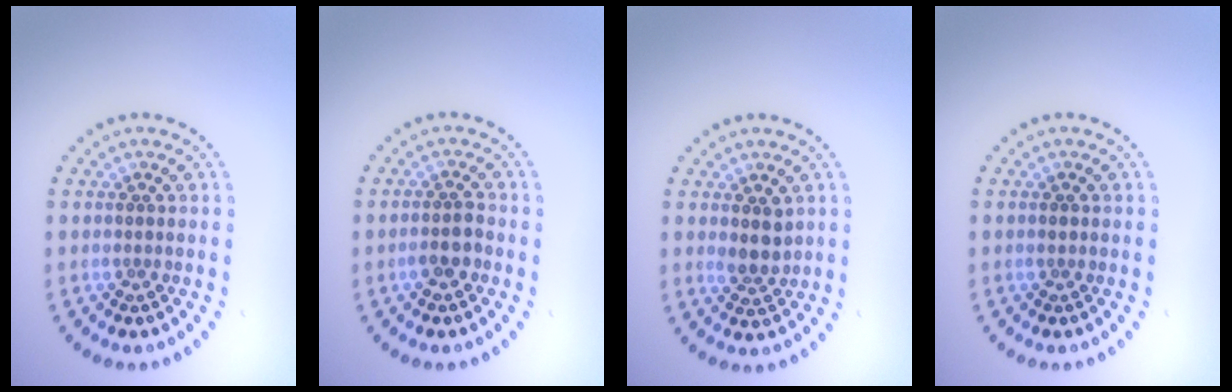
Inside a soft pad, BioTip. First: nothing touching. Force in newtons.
{"total": 1.9, "press": 1.7, "slide": 0.6}
{"total": 2.0, "press": 1.8, "slide": 0.8}
{"total": 0.5, "press": 0.5, "slide": 0.0}